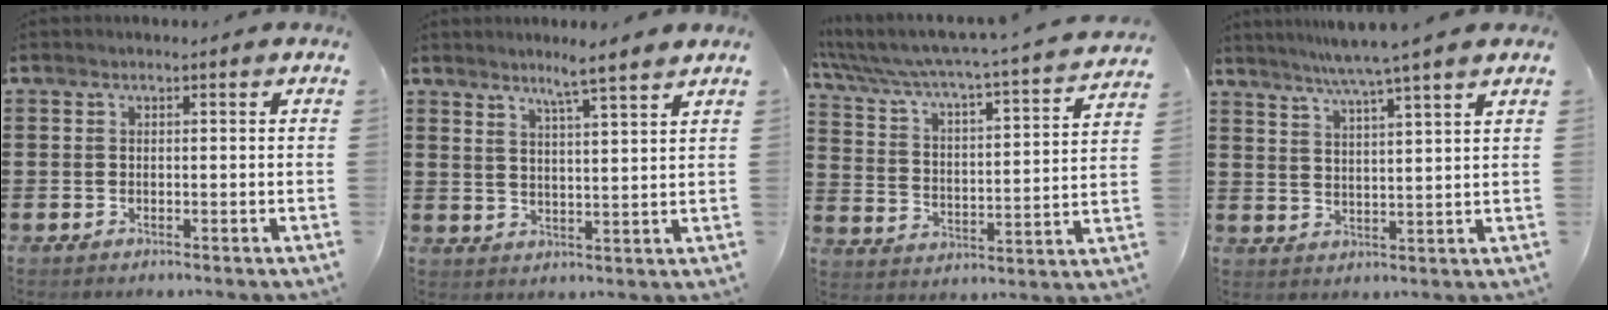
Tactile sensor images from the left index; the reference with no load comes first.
{"total": 4.5, "force": [3.8, -1.0, 2.3], "torque": [-0.047, -0.018, 0.062]}
{"total": 4.5, "force": [4.2, -0.3, 1.6], "torque": [-0.057, -0.049, 0.060]}
{"total": 5.8, "force": [4.9, -1.4, 2.8], "torque": [-0.068, -0.022, 0.081]}